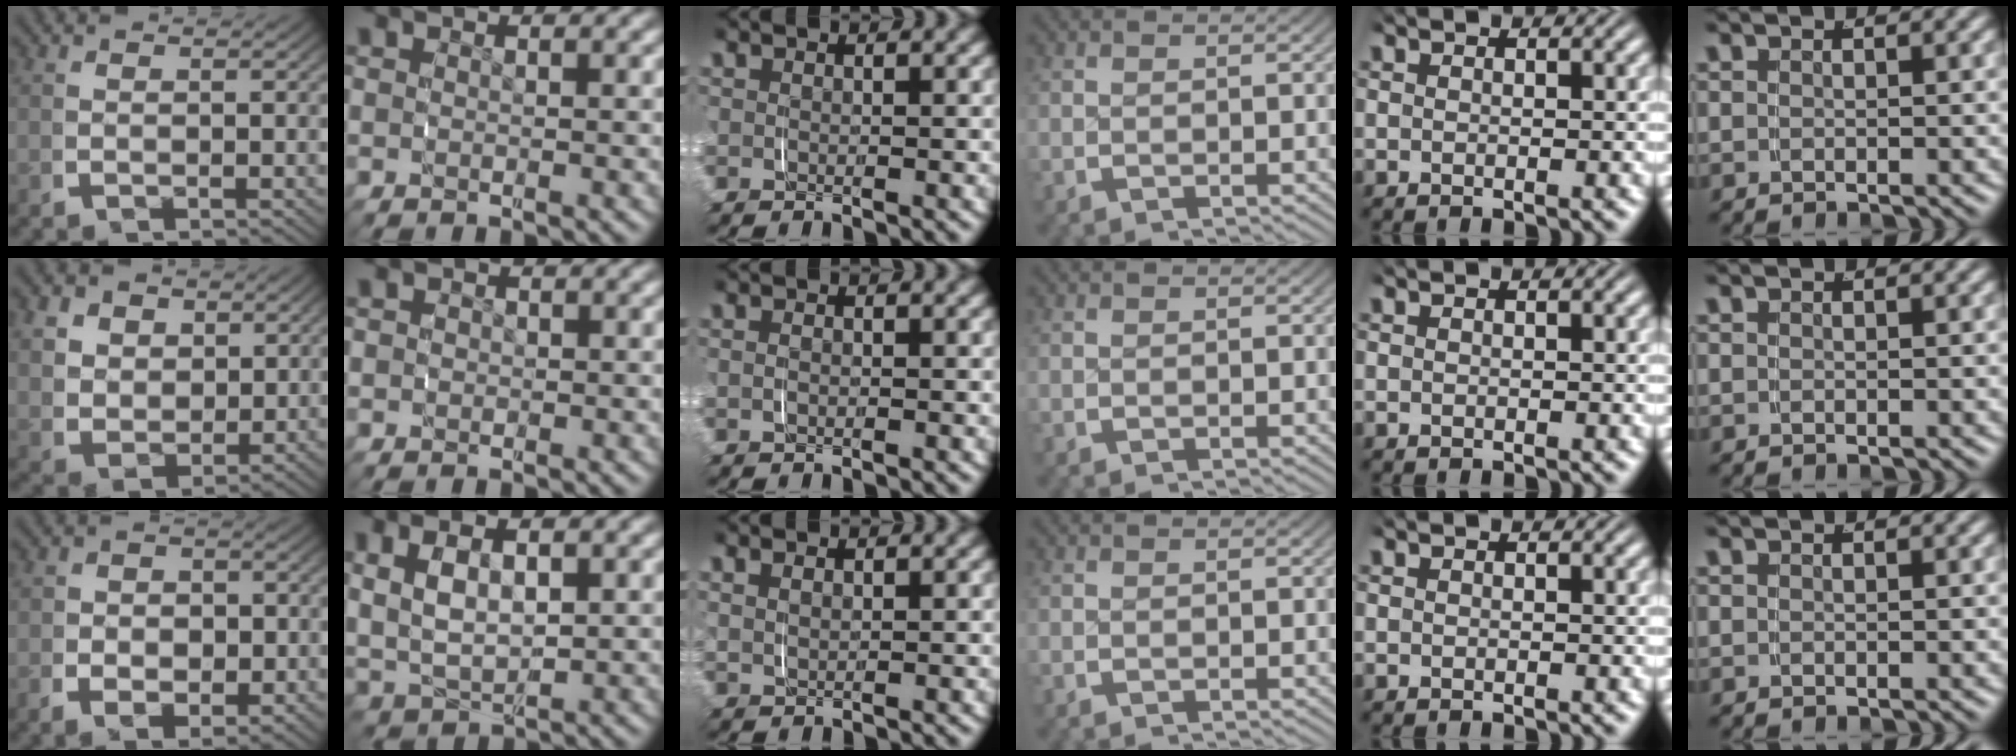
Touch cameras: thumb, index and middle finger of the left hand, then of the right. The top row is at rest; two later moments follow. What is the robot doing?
{"motion": "grasp_and_lifting", "object": "scarf"}